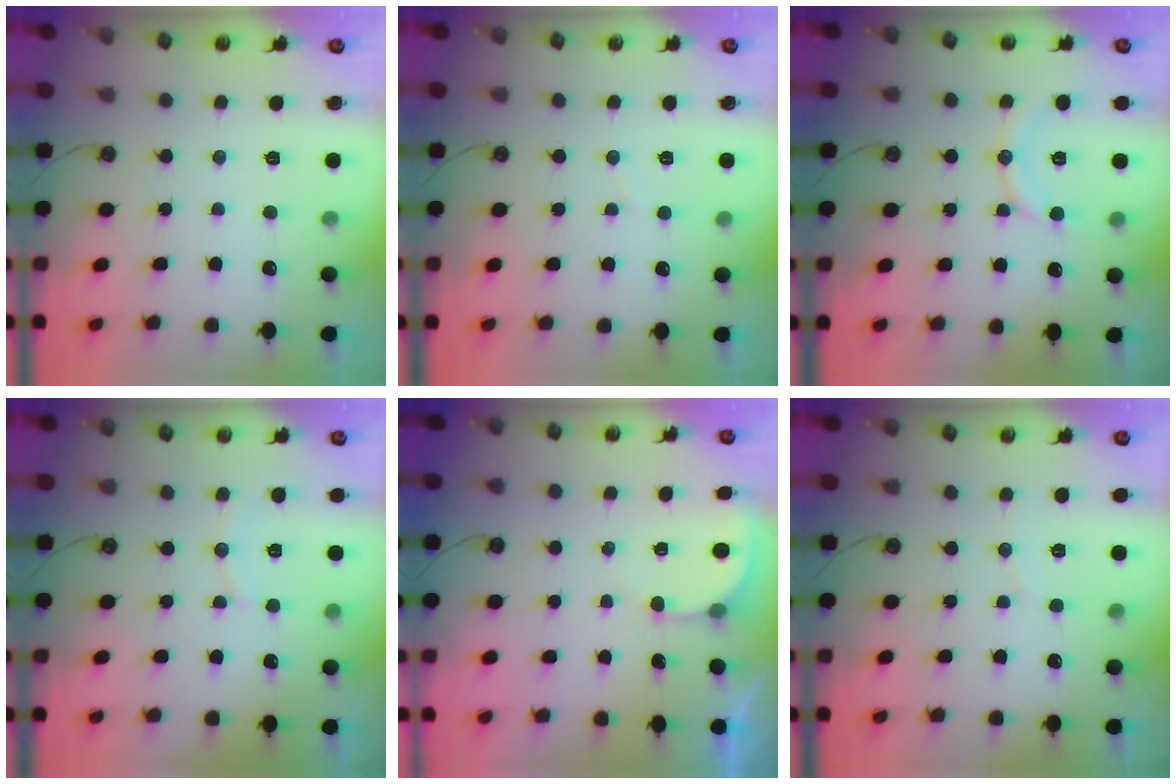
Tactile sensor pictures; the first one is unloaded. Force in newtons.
{"total": 2.9, "press": 2.9, "slide": 0.2}
{"total": 9.3, "press": 9.3, "slide": 1.0}
{"total": 6.1, "press": 6.1, "slide": 0.3}
{"total": 2.7, "press": 2.7, "slide": 0.2}
{"total": 2.3, "press": 2.3, "slide": 0.2}